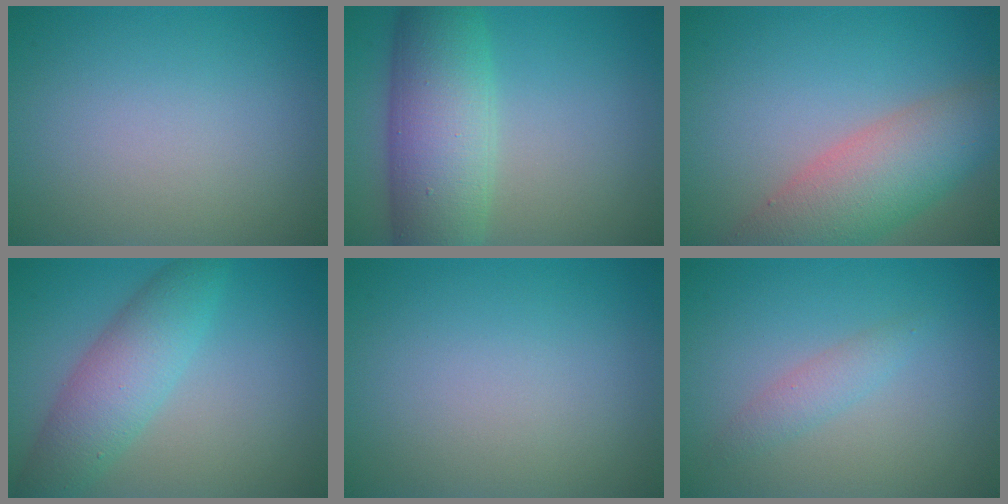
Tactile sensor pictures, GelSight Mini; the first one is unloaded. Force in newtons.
{"total": 8.4, "press": 8.4, "slide": 0.2}
{"total": 7.4, "press": 7.4, "slide": 0.3}
{"total": 5.1, "press": 5.1, "slide": 0.1}
{"total": 0.0}
{"total": 1.6, "press": 1.6, "slide": 0.0}